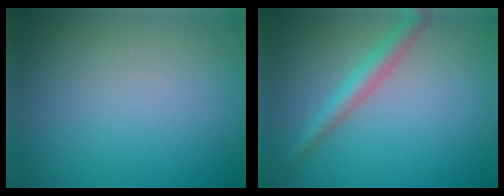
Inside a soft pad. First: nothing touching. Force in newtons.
{"total": 2.6, "press": 2.6, "slide": 0.0}